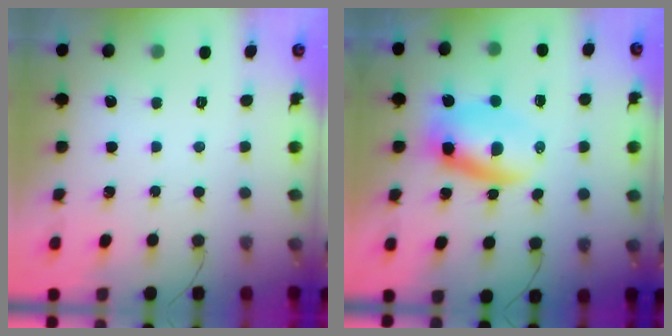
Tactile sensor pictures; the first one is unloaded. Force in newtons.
{"total": 7.5, "press": 7.3, "slide": 1.6}